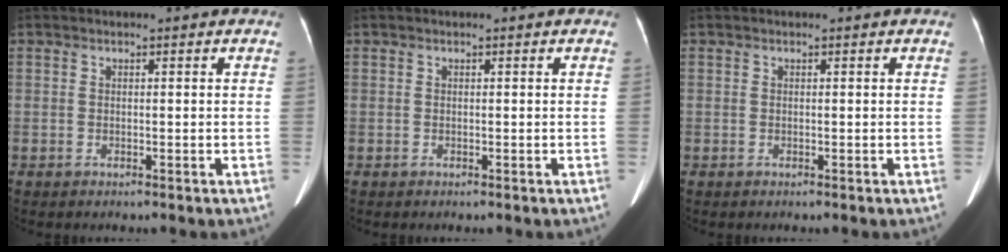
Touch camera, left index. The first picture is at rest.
{"total": 0.0}
{"total": 0.0}